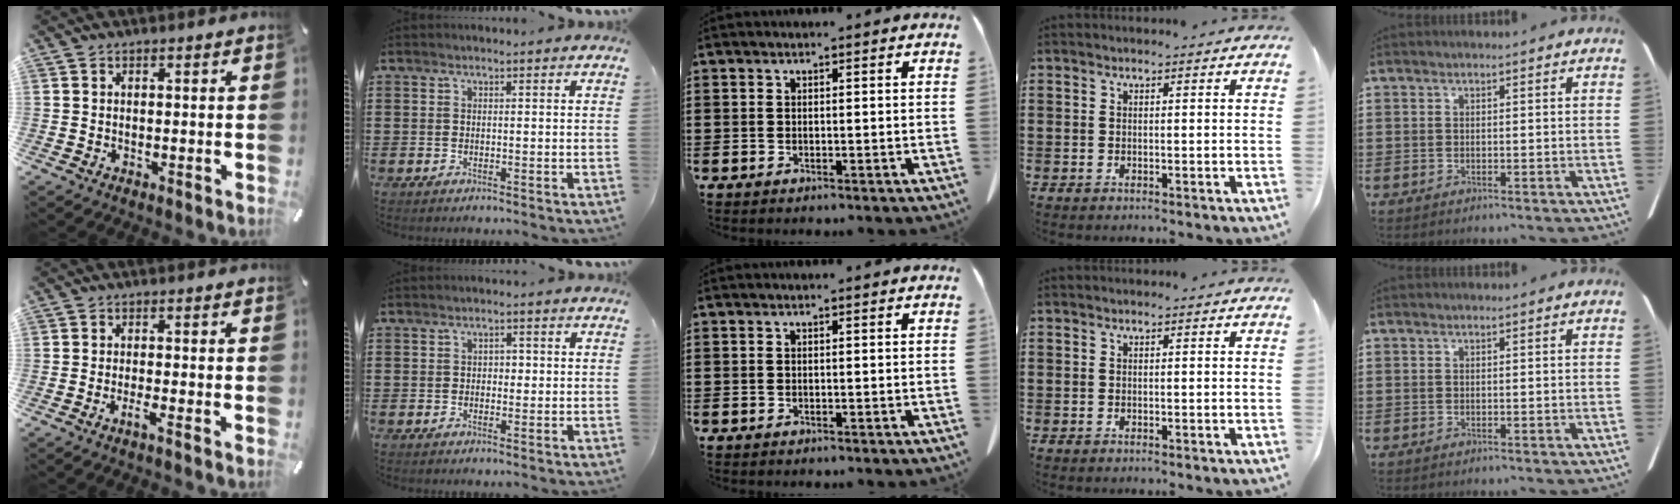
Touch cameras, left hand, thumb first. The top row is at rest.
{"thumb": {"total": 2.6, "force": [-1.5, 0.1, 2.1], "torque": [-0.034, -0.001, -0.025]}, "index": {"total": 0.9, "force": [-0.1, 0.6, 0.6], "torque": [-0.014, 0.004, -0.003]}}